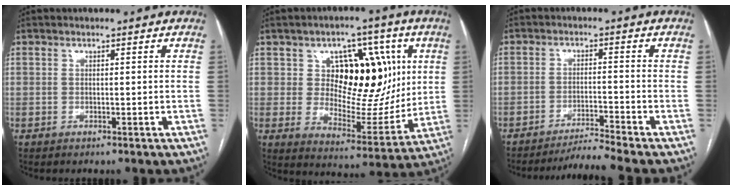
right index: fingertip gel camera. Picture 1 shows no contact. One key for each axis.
{"total": 15.0, "fx": 4.2, "fy": 8.7, "fz": 11.5, "tx": -0.148, "ty": 0.024, "tz": 0.078}
{"total": 5.6, "fx": -4.9, "fy": -2.7, "fz": 0.6, "tx": -0.016, "ty": -0.016, "tz": -0.086}